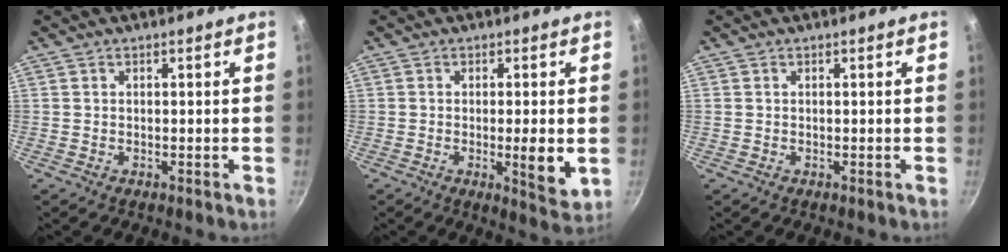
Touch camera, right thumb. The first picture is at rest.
{"total": 6.8, "force": [-0.9, 1.4, 6.5], "torque": [-0.096, -0.014, -0.011]}
{"total": 0.0}